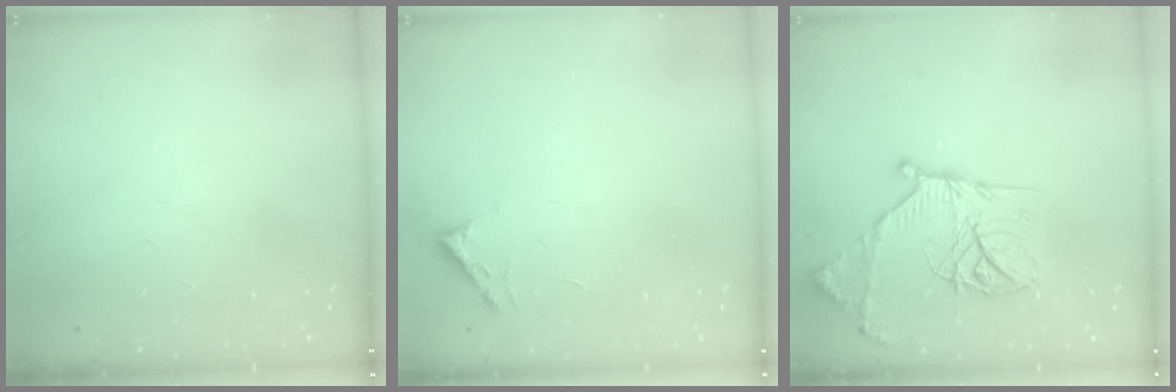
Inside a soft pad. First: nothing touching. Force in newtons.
{"total": 2.7, "press": 2.7, "slide": 0.3}
{"total": 19.2, "press": 19.1, "slide": 1.7}